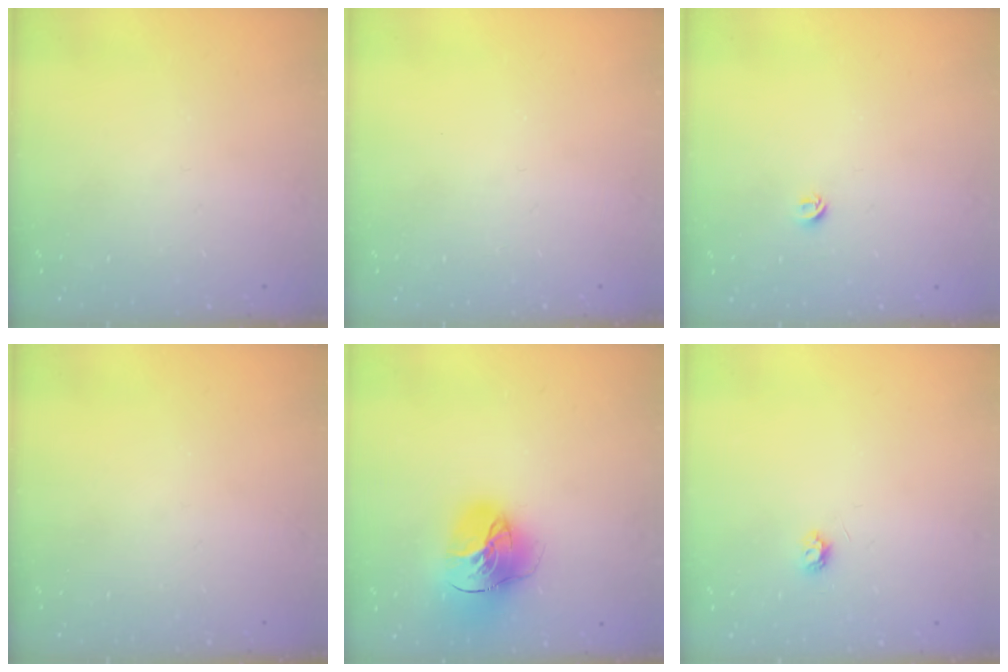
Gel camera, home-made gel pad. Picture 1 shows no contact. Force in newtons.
{"total": 0.0}
{"total": 3.9, "press": 3.8, "slide": 0.3}
{"total": 0.0}
{"total": 20.1, "press": 20.0, "slide": 2.1}
{"total": 3.9, "press": 3.8, "slide": 0.6}